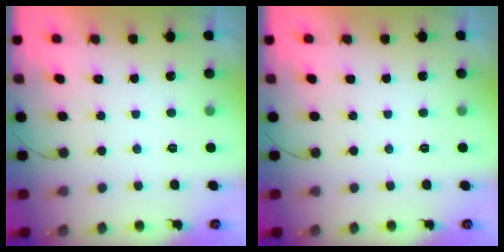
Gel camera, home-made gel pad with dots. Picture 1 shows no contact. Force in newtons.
{"total": 0.0}